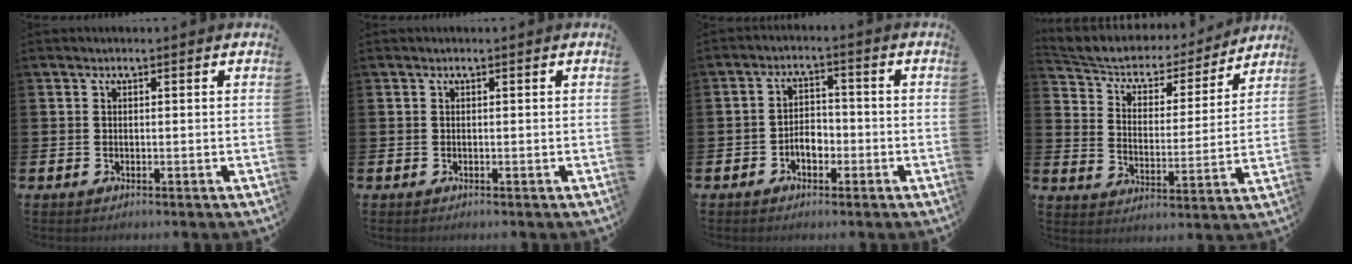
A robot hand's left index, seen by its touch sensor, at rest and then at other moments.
{"total": 0.0}
{"total": 3.2, "force": [-1.5, 2.0, 1.9], "torque": [-0.035, 0.006, -0.032]}
{"total": 5.6, "force": [5.0, 2.1, 1.1], "torque": [-0.055, -0.038, 0.082]}